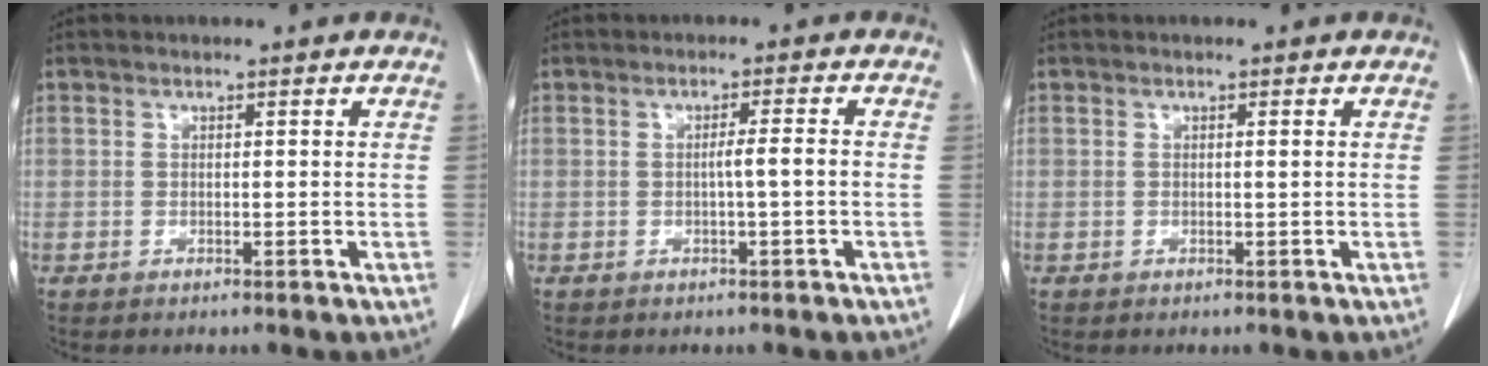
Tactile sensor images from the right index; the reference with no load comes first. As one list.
[{"total": 2.4, "force": [-0.5, -0.3, 2.3], "torque": [-0.035, 0.002, -0.009]}, {"total": 0.6, "force": [0.1, -0.1, 0.6], "torque": [-0.011, 0.000, 0.000]}]